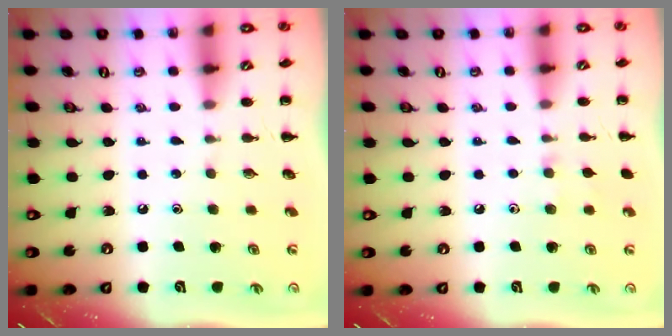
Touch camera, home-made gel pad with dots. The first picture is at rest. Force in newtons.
{"total": 4.6, "press": 4.2, "slide": 1.7}